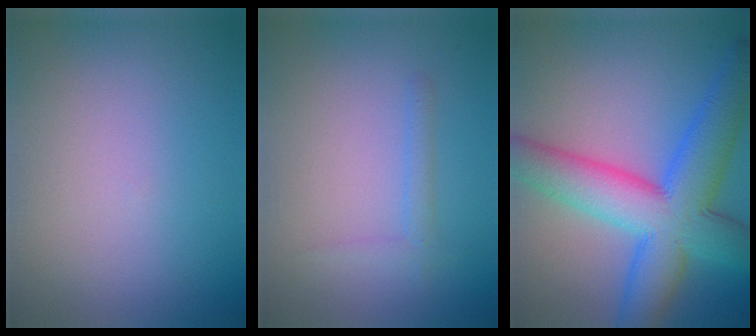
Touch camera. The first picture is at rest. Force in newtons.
{"total": 1.1, "press": 1.1, "slide": 0.1}
{"total": 10.8, "press": 10.8, "slide": 0.3}